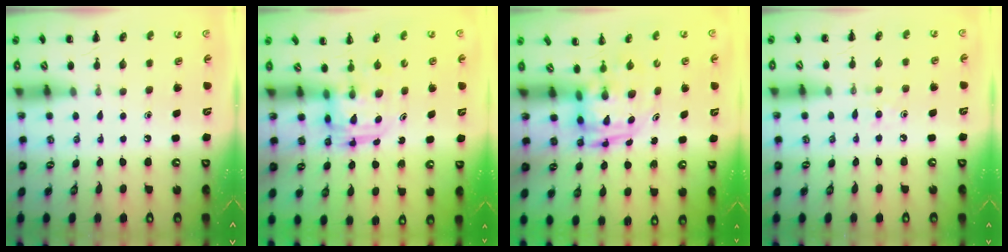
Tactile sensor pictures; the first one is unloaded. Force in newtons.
{"total": 3.1, "press": 3.1, "slide": 0.3}
{"total": 3.3, "press": 3.2, "slide": 0.7}
{"total": 5.3, "press": 4.9, "slide": 1.8}